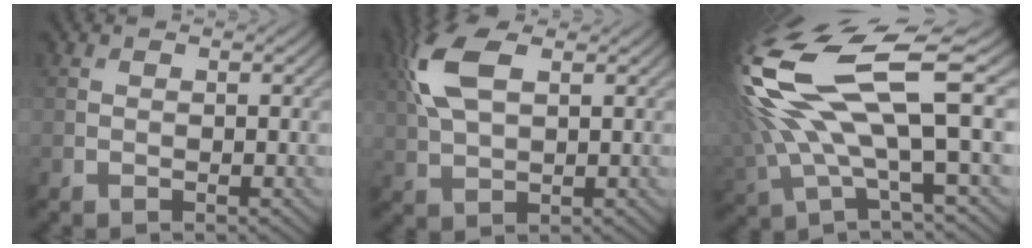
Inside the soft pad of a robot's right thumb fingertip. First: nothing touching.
{"total": 8.6, "force": [3.1, 4.1, 7.0], "torque": [-0.186, 0.019, 0.059]}
{"total": 17.0, "force": [3.0, 5.1, 15.9], "torque": [-0.377, 0.000, 0.064]}